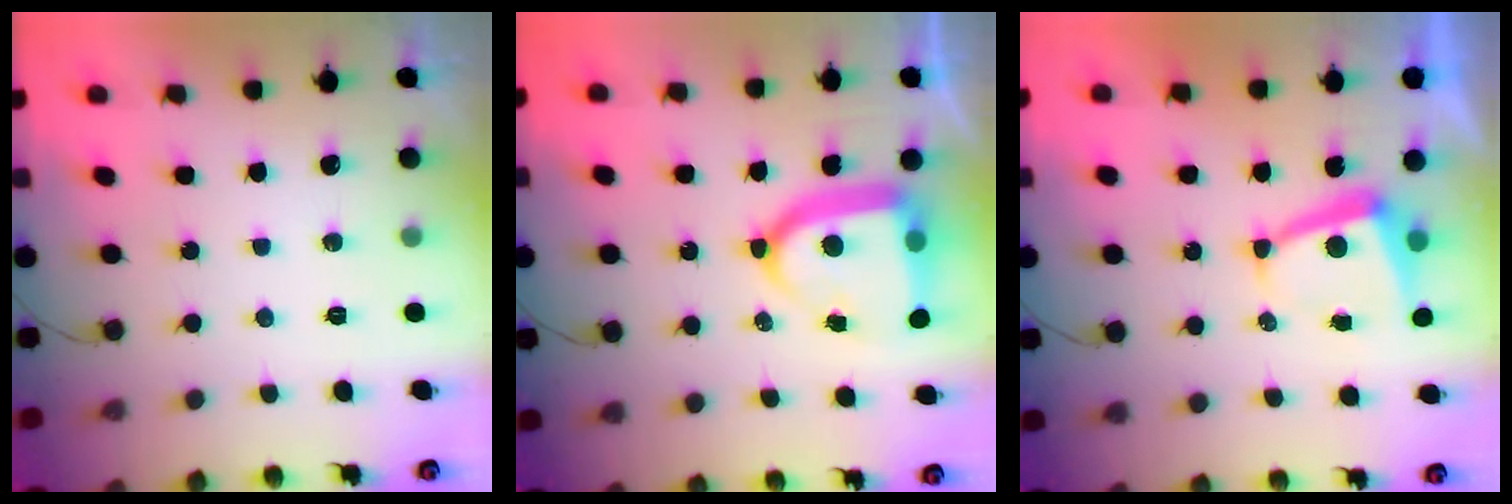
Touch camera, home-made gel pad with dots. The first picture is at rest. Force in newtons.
{"total": 15.7, "press": 15.7, "slide": 1.5}
{"total": 6.2, "press": 6.1, "slide": 0.9}